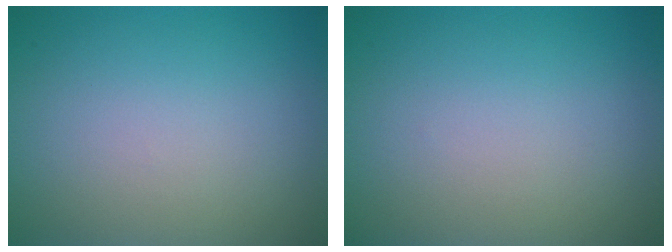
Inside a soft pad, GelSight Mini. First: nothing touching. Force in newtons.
{"total": 0.0}